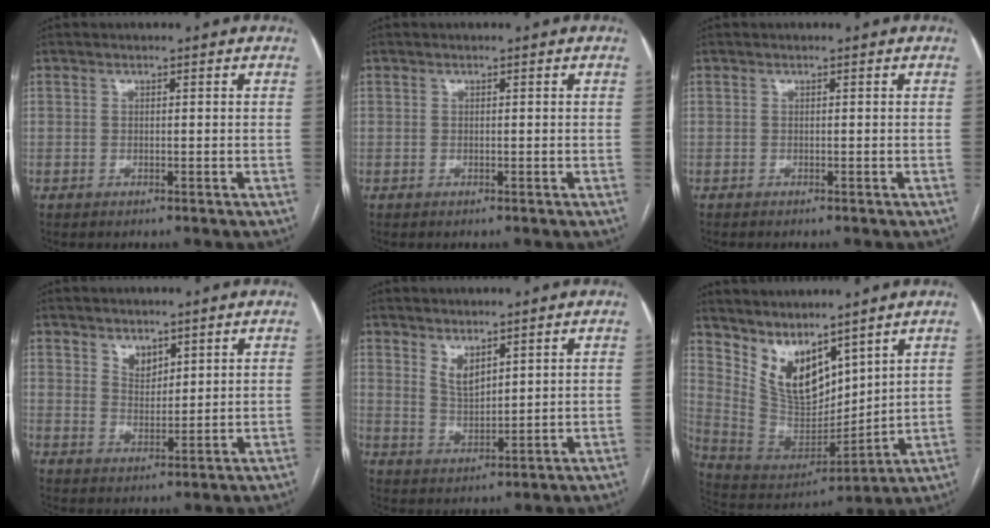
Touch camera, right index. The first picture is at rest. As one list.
[{"total": 0.0}, {"total": 0.5, "force": [-0.5, 0.0, 0.2], "torque": [0.000, -0.002, -0.008]}, {"total": 3.4, "force": [2.3, 2.0, 1.5], "torque": [-0.026, -0.005, 0.049]}, {"total": 3.8, "force": [2.7, 1.3, 2.3], "torque": [-0.047, -0.011, 0.060]}, {"total": 11.7, "force": [8.4, 5.1, 6.5], "torque": [-0.134, 0.003, 0.187]}]